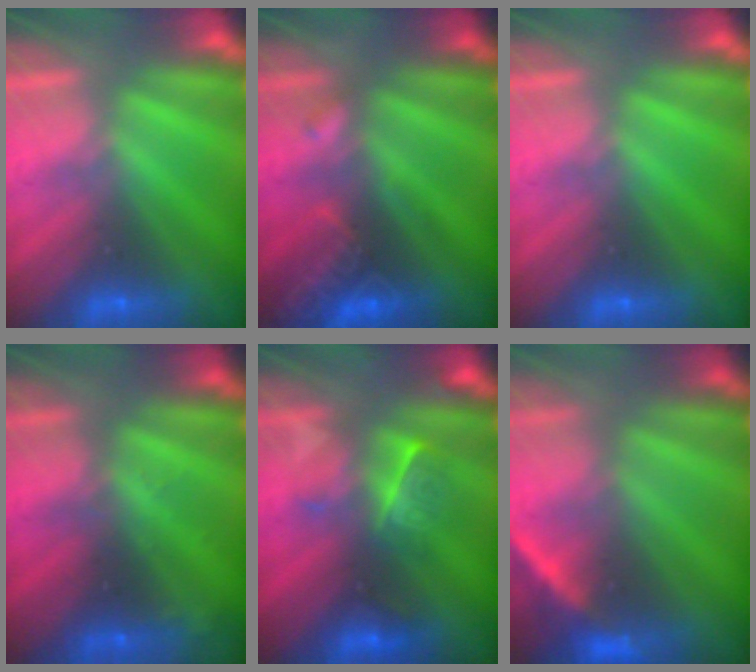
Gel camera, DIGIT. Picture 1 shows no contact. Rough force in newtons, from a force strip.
{"total": 2.8}
{"total": 0.0}
{"total": 2.7}
{"total": 2.5}
{"total": 2.2}